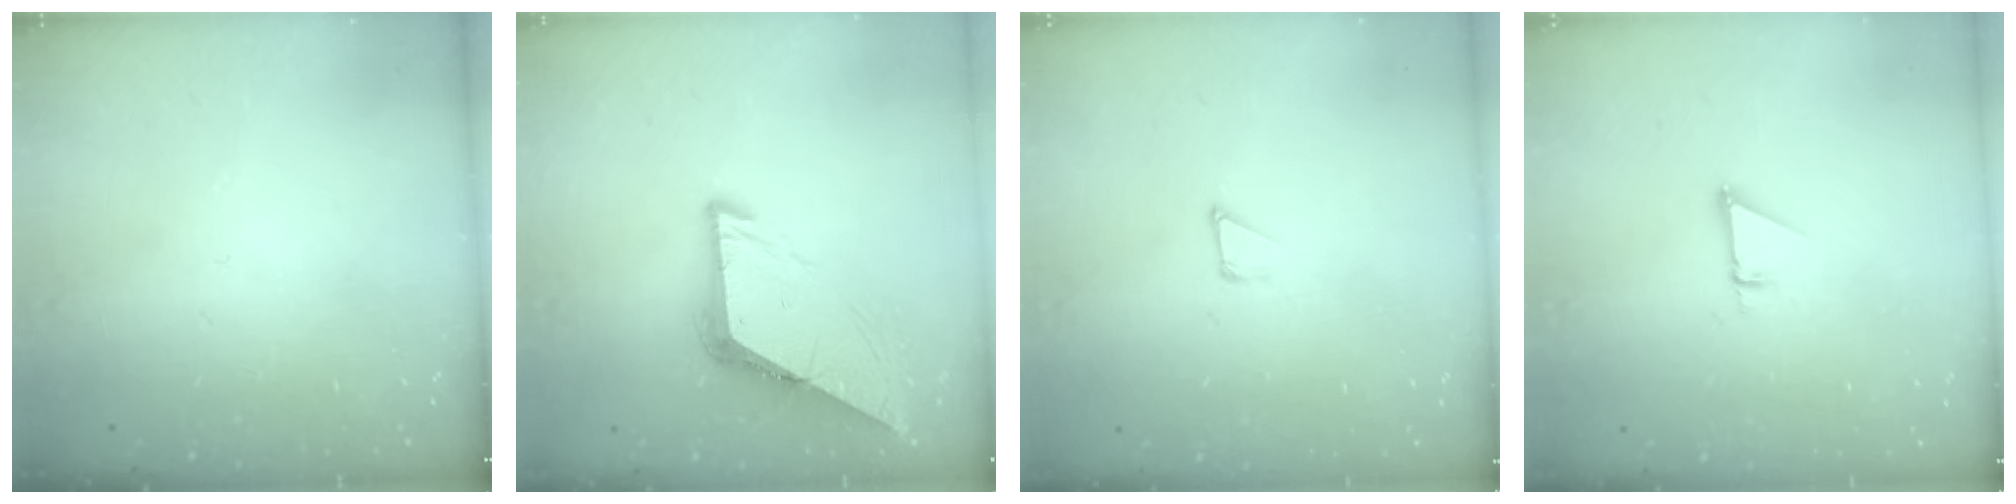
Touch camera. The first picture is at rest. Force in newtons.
{"total": 8.2, "press": 8.2, "slide": 0.6}
{"total": 1.2, "press": 1.2, "slide": 0.0}
{"total": 1.0, "press": 1.0, "slide": 0.1}